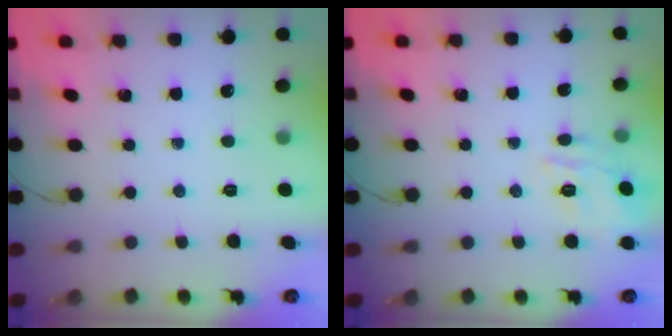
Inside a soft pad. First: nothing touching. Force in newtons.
{"total": 10.1, "press": 10.0, "slide": 1.0}